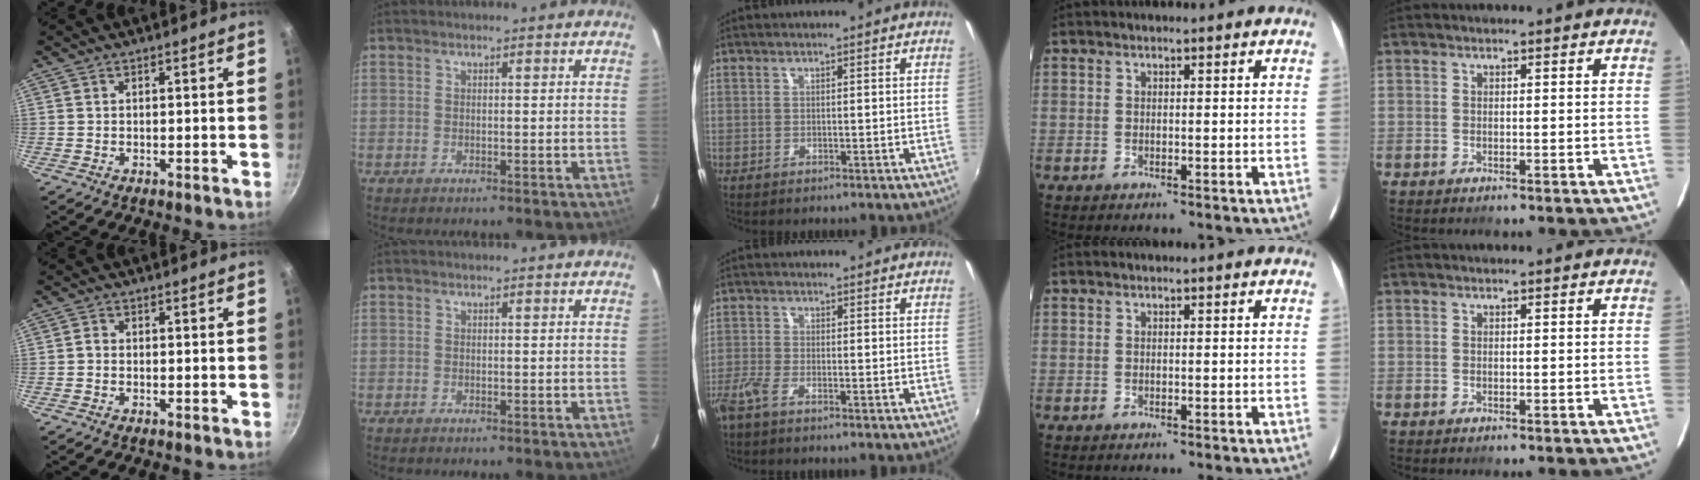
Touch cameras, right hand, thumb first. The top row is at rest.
{"thumb": {"total": 0.8, "force": [-0.3, 0.6, 0.4], "torque": [-0.008, 0.005, -0.009]}, "middle": {"total": 3.2, "force": [-2.4, 0.6, 2.1], "torque": [-0.055, -0.007, -0.053]}}